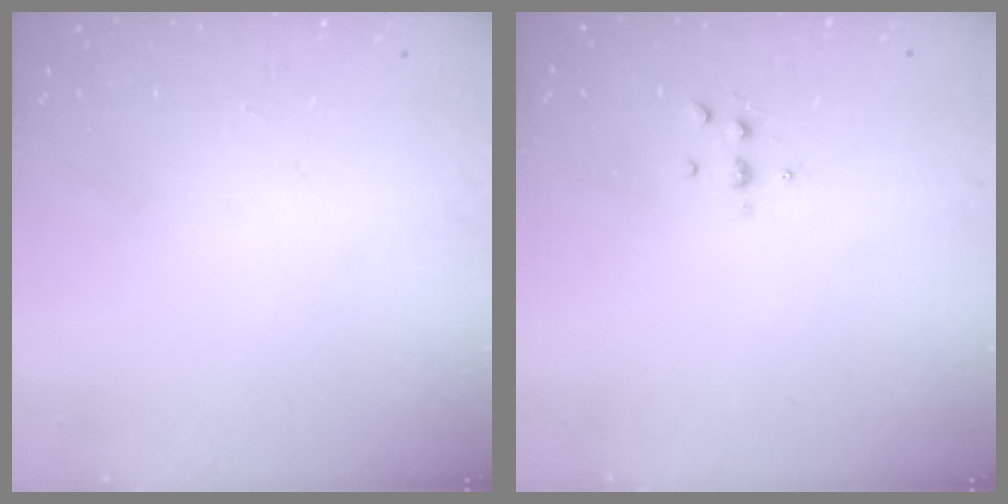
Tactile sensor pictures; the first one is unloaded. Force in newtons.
{"total": 3.9, "press": 3.9, "slide": 0.6}